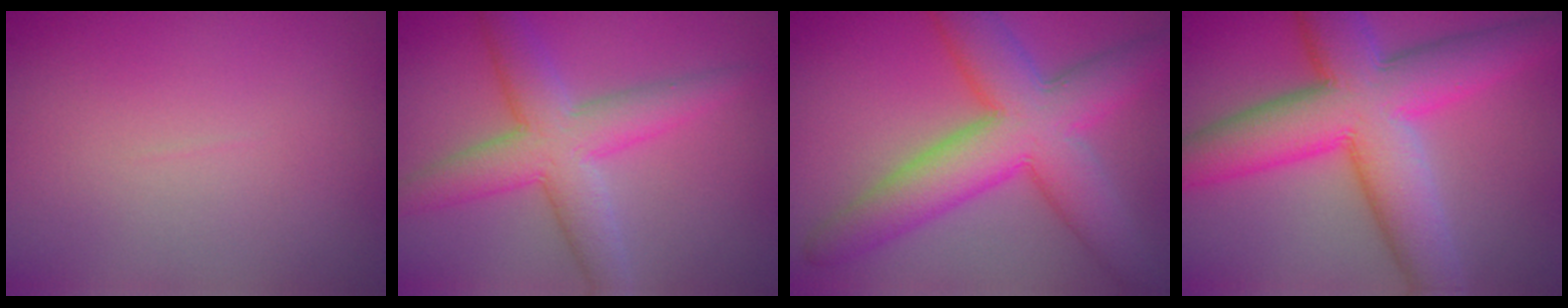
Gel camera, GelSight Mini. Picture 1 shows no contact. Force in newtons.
{"total": 5.9, "press": 5.9, "slide": 0.0}
{"total": 9.4, "press": 9.3, "slide": 0.5}
{"total": 11.5, "press": 11.5, "slide": 0.1}